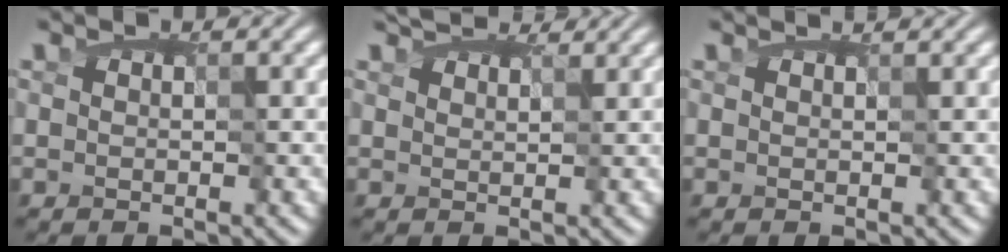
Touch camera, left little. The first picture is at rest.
{"total": 4.1, "force": [3.6, 1.2, 1.5], "torque": [-0.042, 0.007, 0.050]}
{"total": 1.2, "force": [1.0, 0.3, 0.5], "torque": [-0.012, 0.008, 0.007]}